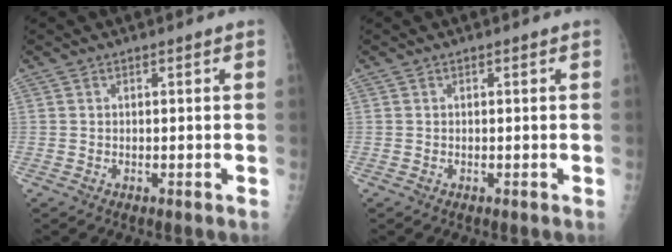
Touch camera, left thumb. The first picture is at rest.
{"total": 0.0}